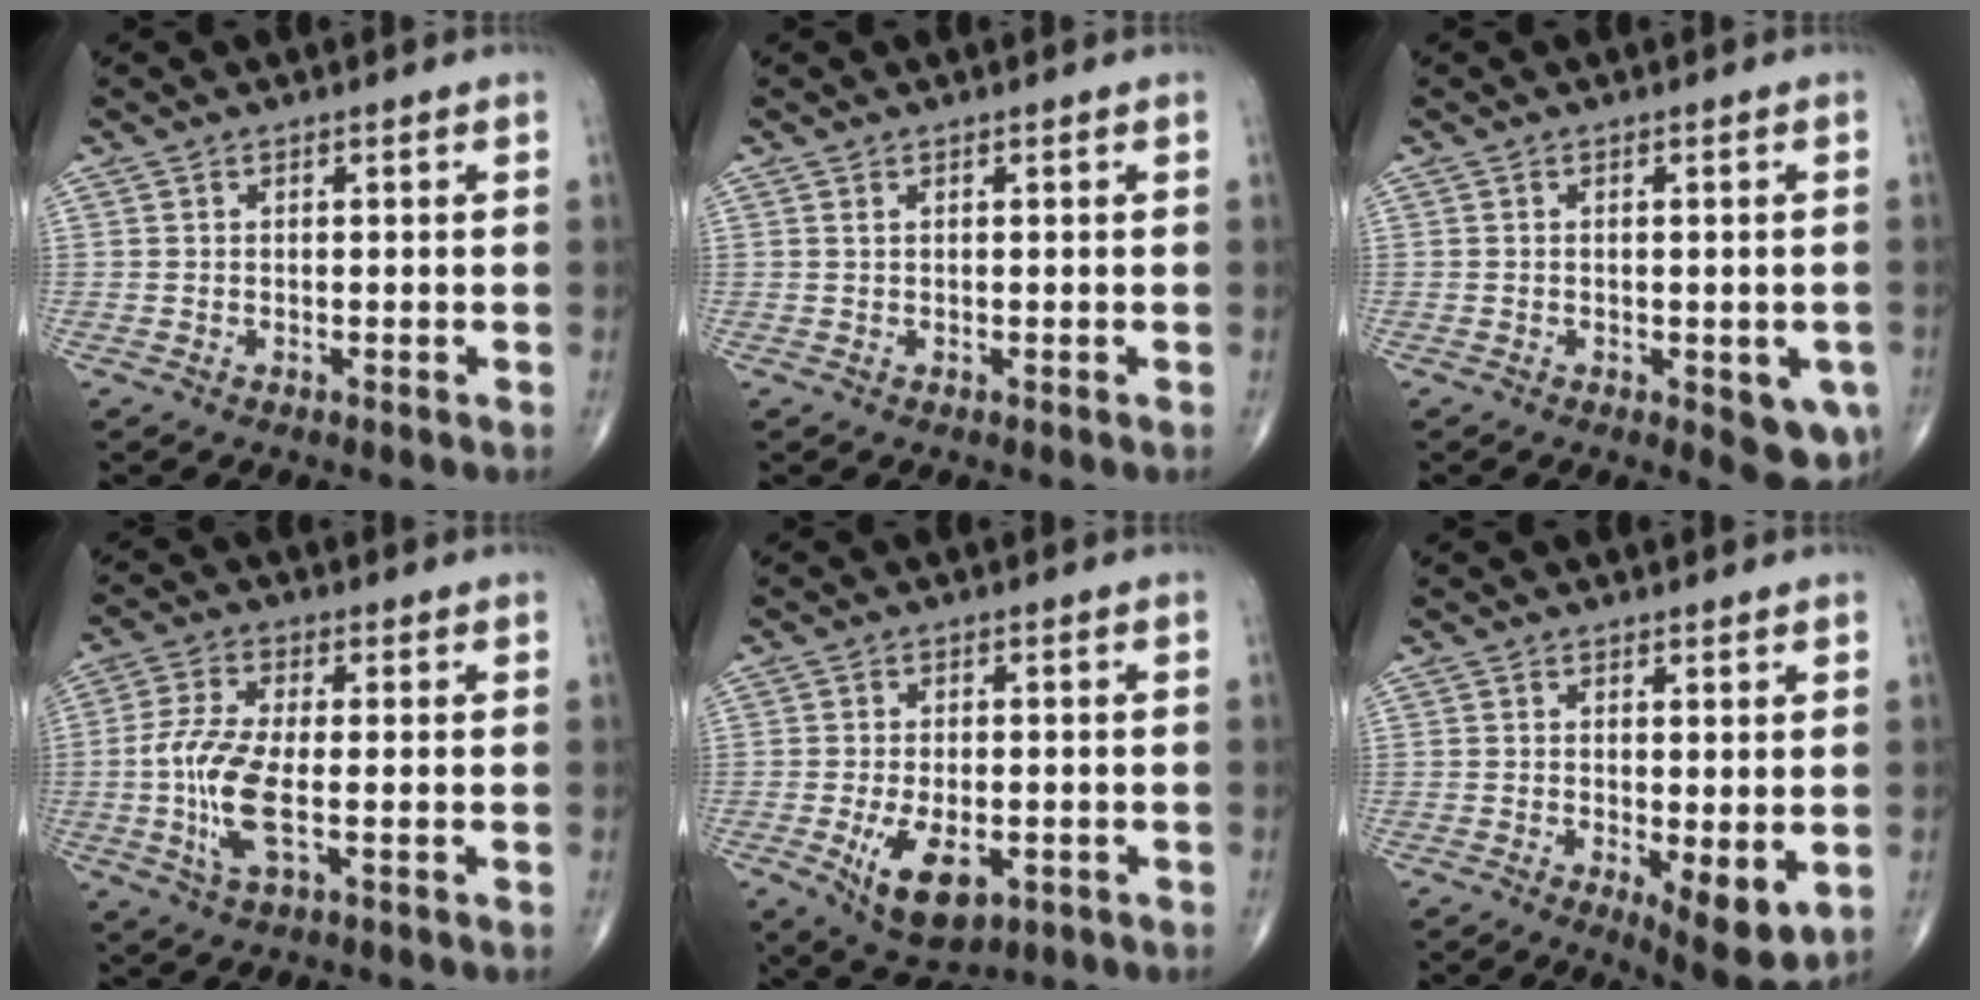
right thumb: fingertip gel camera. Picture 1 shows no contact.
{"total": 0.0}
{"total": 6.6, "force": [-2.0, 2.6, 5.7], "torque": [-0.051, -0.010, -0.018]}
{"total": 9.8, "force": [-1.7, 3.2, 9.1], "torque": [-0.212, 0.000, -0.036]}
{"total": 9.1, "force": [-2.9, 4.7, 7.3], "torque": [-0.119, -0.005, -0.036]}
{"total": 7.1, "force": [-1.2, 2.3, 6.6], "torque": [-0.093, -0.023, -0.013]}